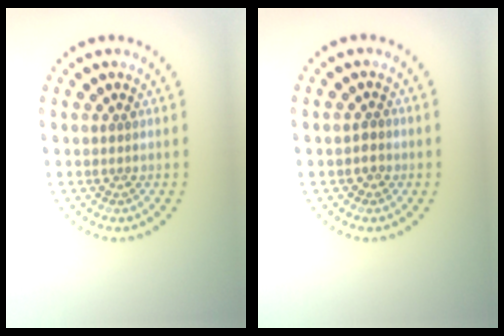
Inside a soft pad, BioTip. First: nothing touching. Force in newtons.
{"total": 0.7, "press": 0.5, "slide": 0.4}